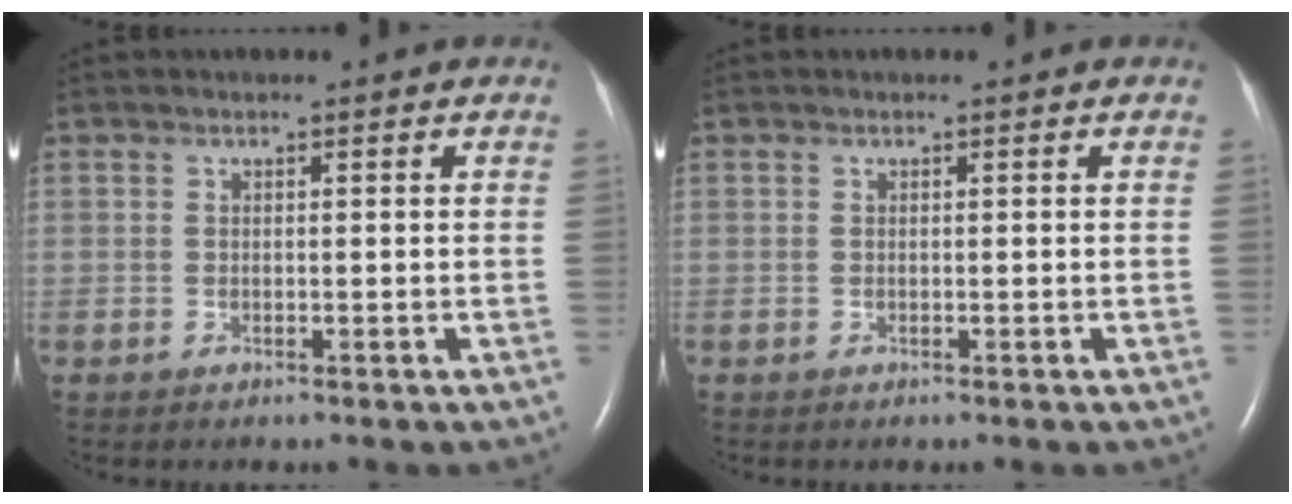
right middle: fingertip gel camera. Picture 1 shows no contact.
{"total": 0.0}